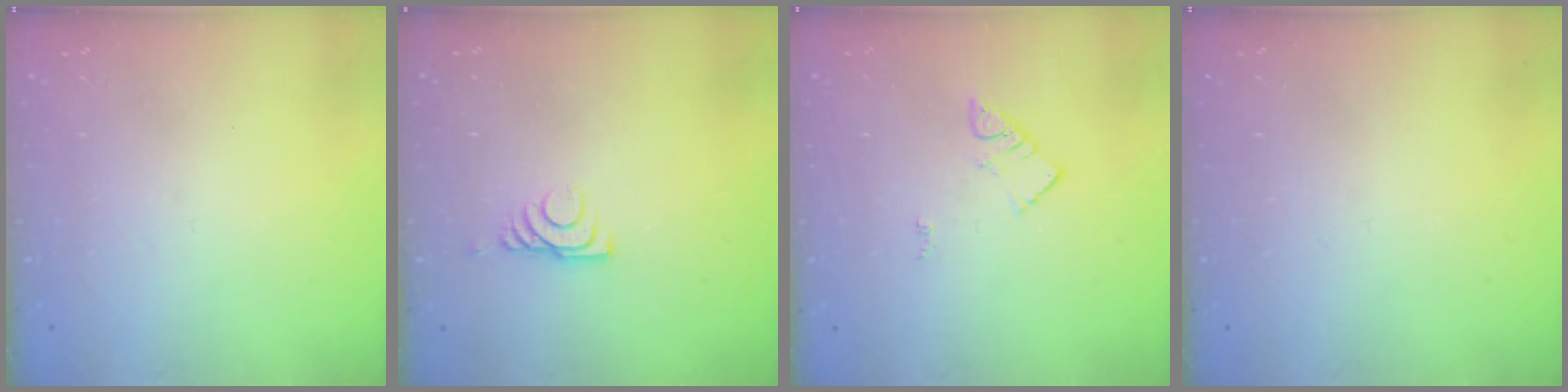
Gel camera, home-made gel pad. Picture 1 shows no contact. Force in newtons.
{"total": 5.9, "press": 5.9, "slide": 0.9}
{"total": 3.1, "press": 3.1, "slide": 0.2}
{"total": 0.0}